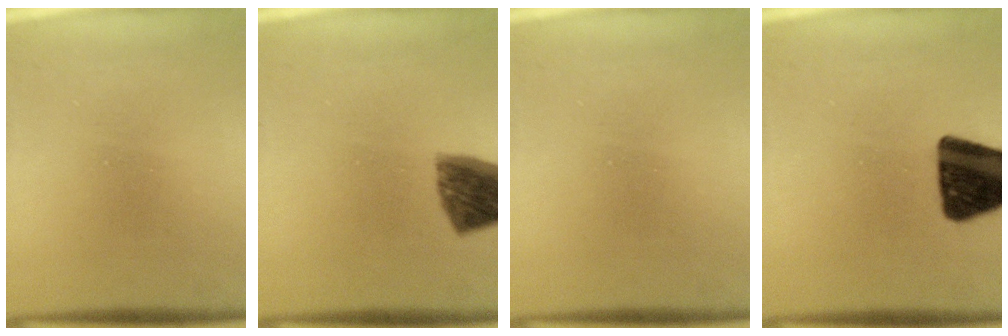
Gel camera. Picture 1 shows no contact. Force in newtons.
{"total": 8.8}
{"total": 0.0}
{"total": 16.1}